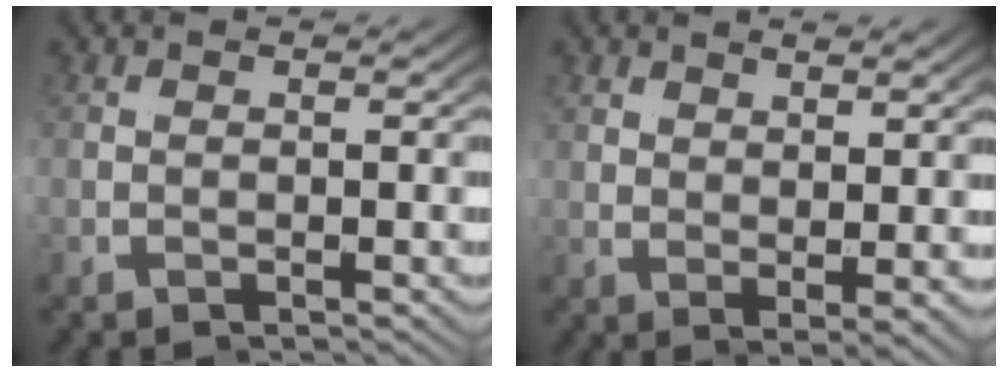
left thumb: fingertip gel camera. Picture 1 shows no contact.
{"total": 3.1, "force": [1.7, -2.6, -0.1], "torque": [0.011, 0.021, 0.023]}